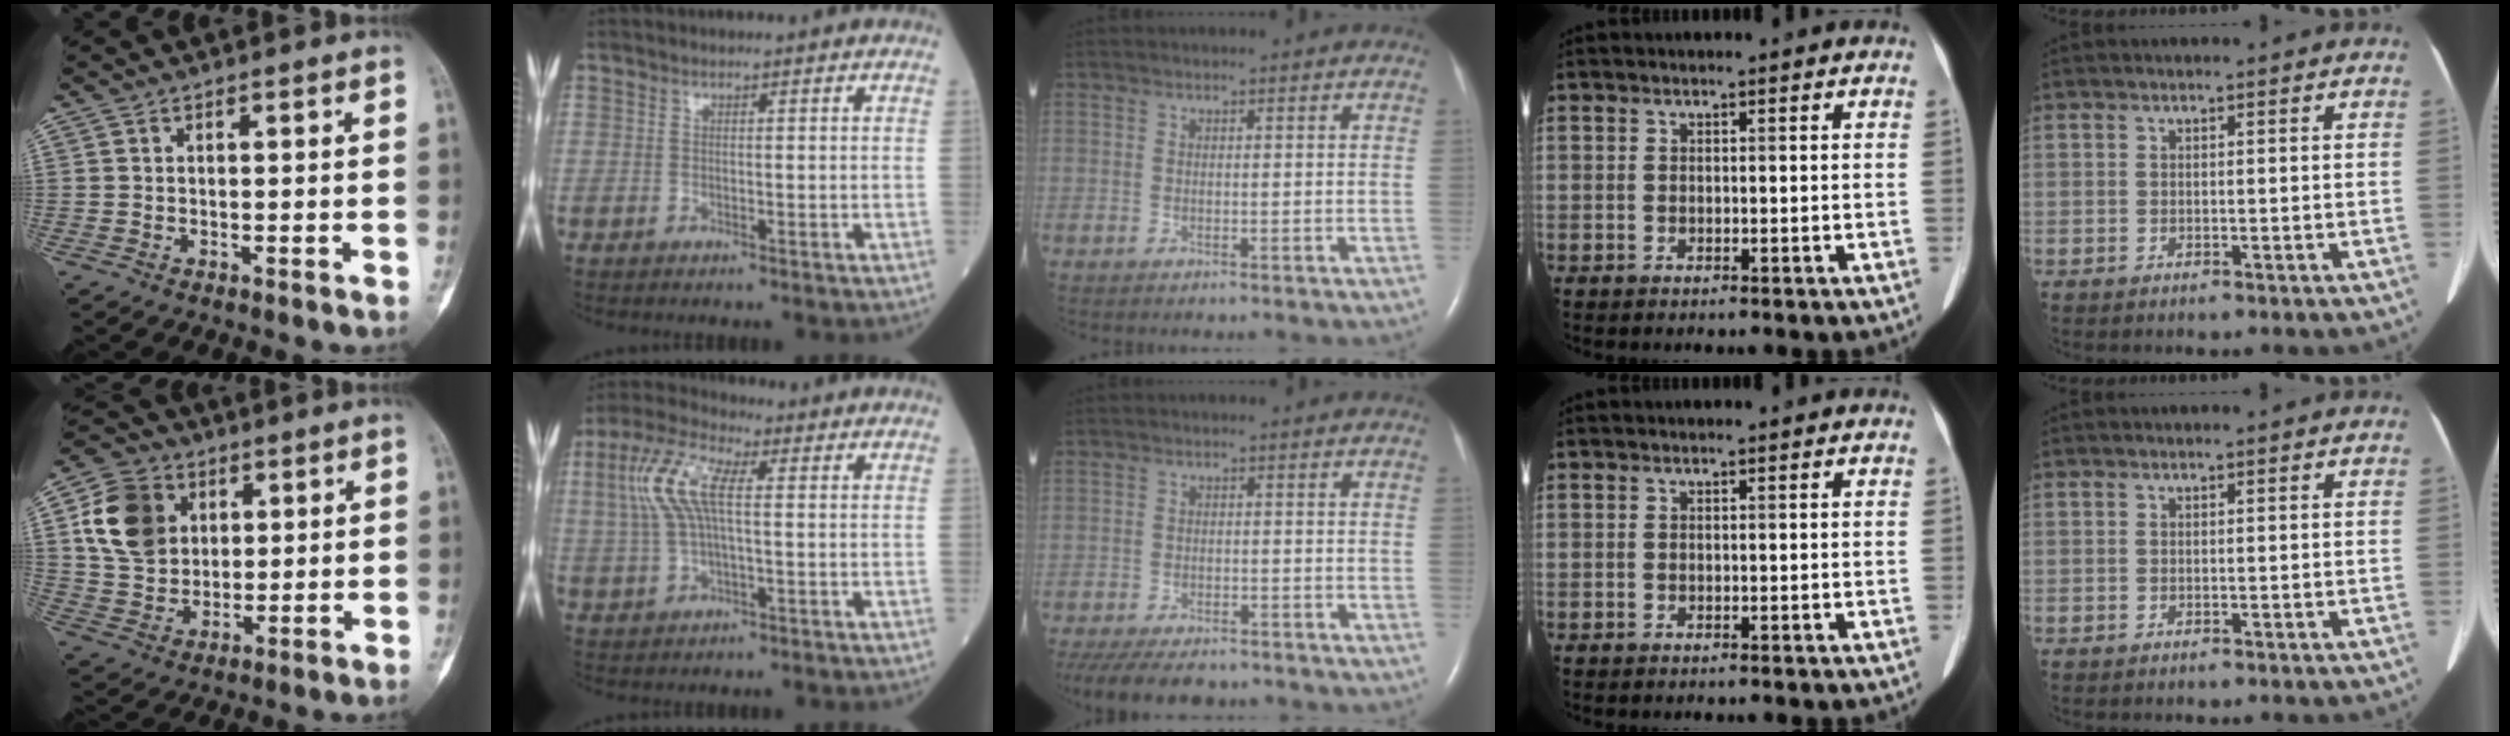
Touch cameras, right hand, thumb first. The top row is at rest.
{"thumb": {"total": 13.2, "force": [3.9, 10.4, 7.2], "torque": [-0.108, -0.004, 0.071]}, "index": {"total": 8.8, "force": [1.6, 2.7, 8.2], "torque": [-0.191, 0.025, 0.033]}, "middle": {"total": 11.6, "force": [-9.6, 4.2, 5.1], "torque": [-0.106, -0.013, -0.133]}}